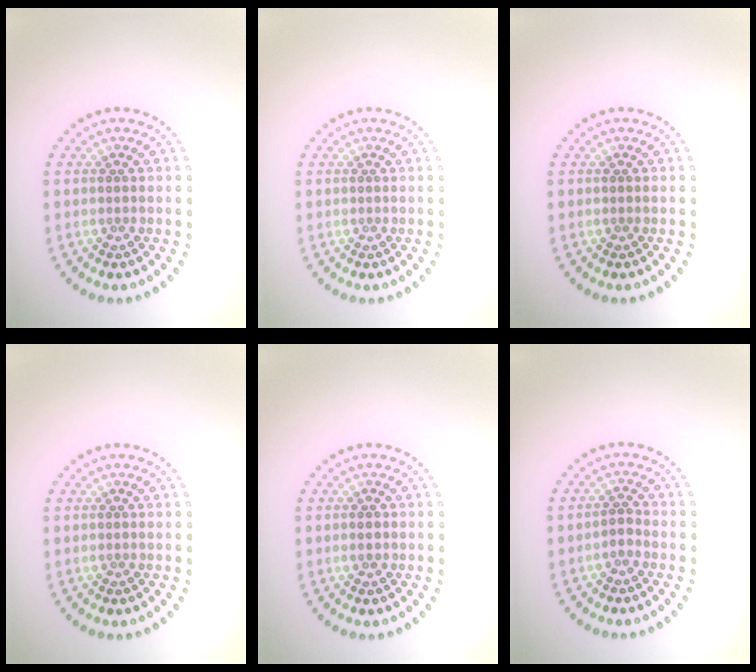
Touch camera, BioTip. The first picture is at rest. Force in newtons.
{"total": 0.0}
{"total": 0.0}
{"total": 0.0}
{"total": 1.1, "press": 1.1, "slide": 0.1}
{"total": 1.2, "press": 1.0, "slide": 0.7}